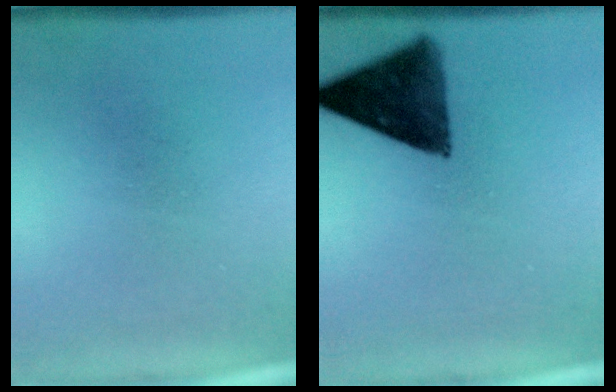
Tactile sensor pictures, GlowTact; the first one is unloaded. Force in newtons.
{"total": 10.7}